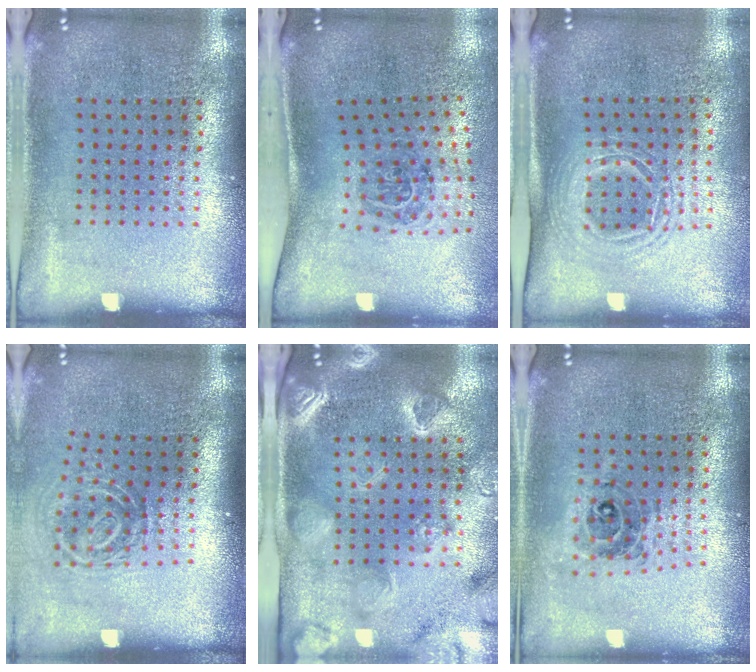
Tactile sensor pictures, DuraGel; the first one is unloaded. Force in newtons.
{"total": 1.7, "press": 1.1, "slide": 1.4}
{"total": 1.5, "press": 1.3, "slide": 0.9}
{"total": 1.8, "press": 1.2, "slide": 1.4}
{"total": 3.6, "press": 3.1, "slide": 1.8}
{"total": 0.6, "press": 0.6, "slide": 0.2}